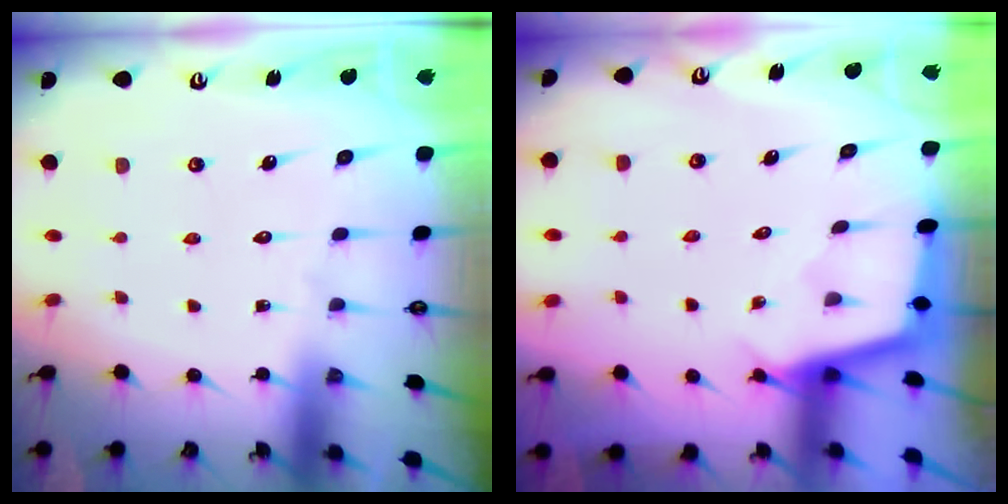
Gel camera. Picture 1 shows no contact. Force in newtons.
{"total": 2.5, "press": 2.5, "slide": 0.2}